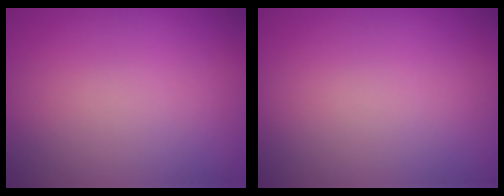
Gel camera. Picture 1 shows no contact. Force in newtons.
{"total": 0.0}